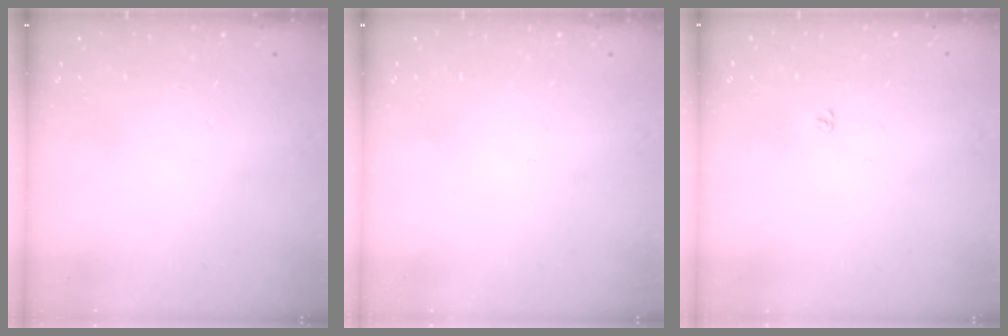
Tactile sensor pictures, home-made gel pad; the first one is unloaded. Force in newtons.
{"total": 0.0}
{"total": 3.1, "press": 3.0, "slide": 0.4}